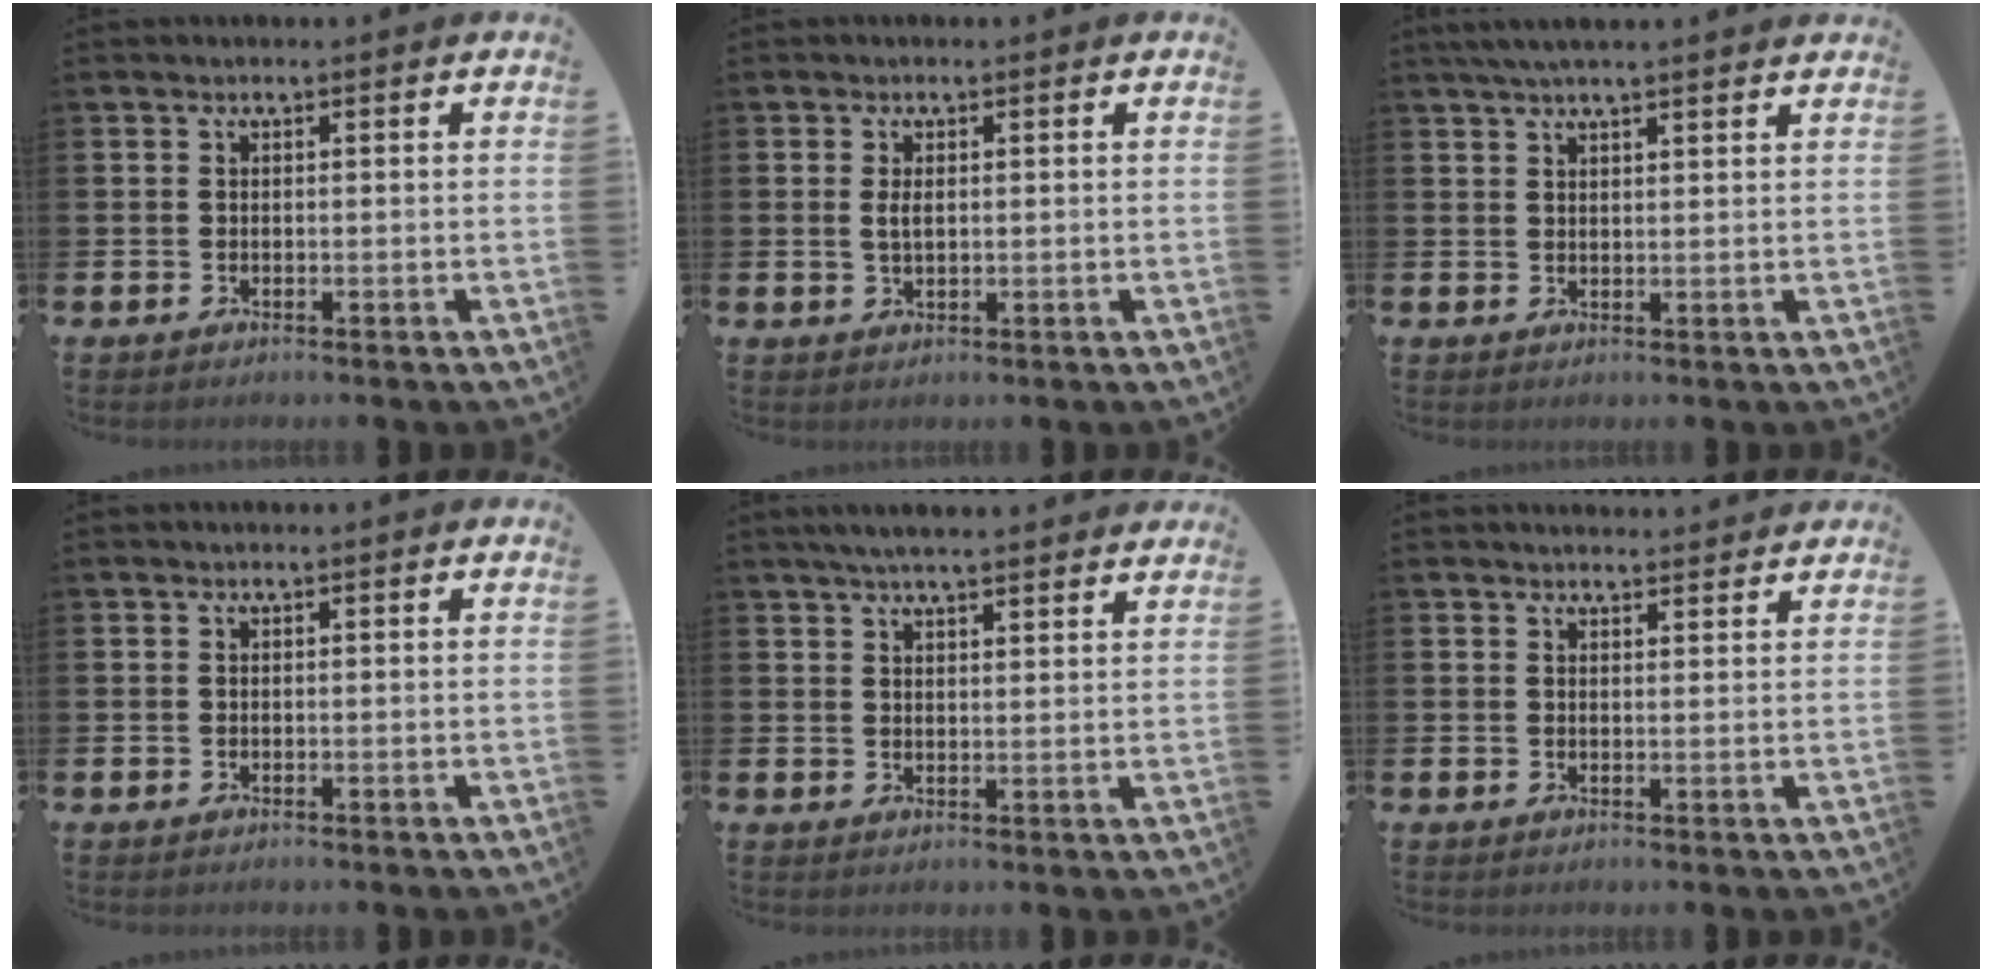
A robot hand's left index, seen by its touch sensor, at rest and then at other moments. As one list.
[{"total": 1.7, "force": [0.4, 0.8, 1.5], "torque": [-0.017, 0.001, 0.002]}, {"total": 3.5, "force": [3.1, 0.2, 1.5], "torque": [-0.032, -0.004, 0.057]}, {"total": 0.0}, {"total": 4.3, "force": [4.1, 0.3, 1.3], "torque": [-0.031, -0.012, 0.074]}, {"total": 2.0, "force": [2.0, 0.3, -0.1], "torque": [0.008, -0.012, 0.034]}]